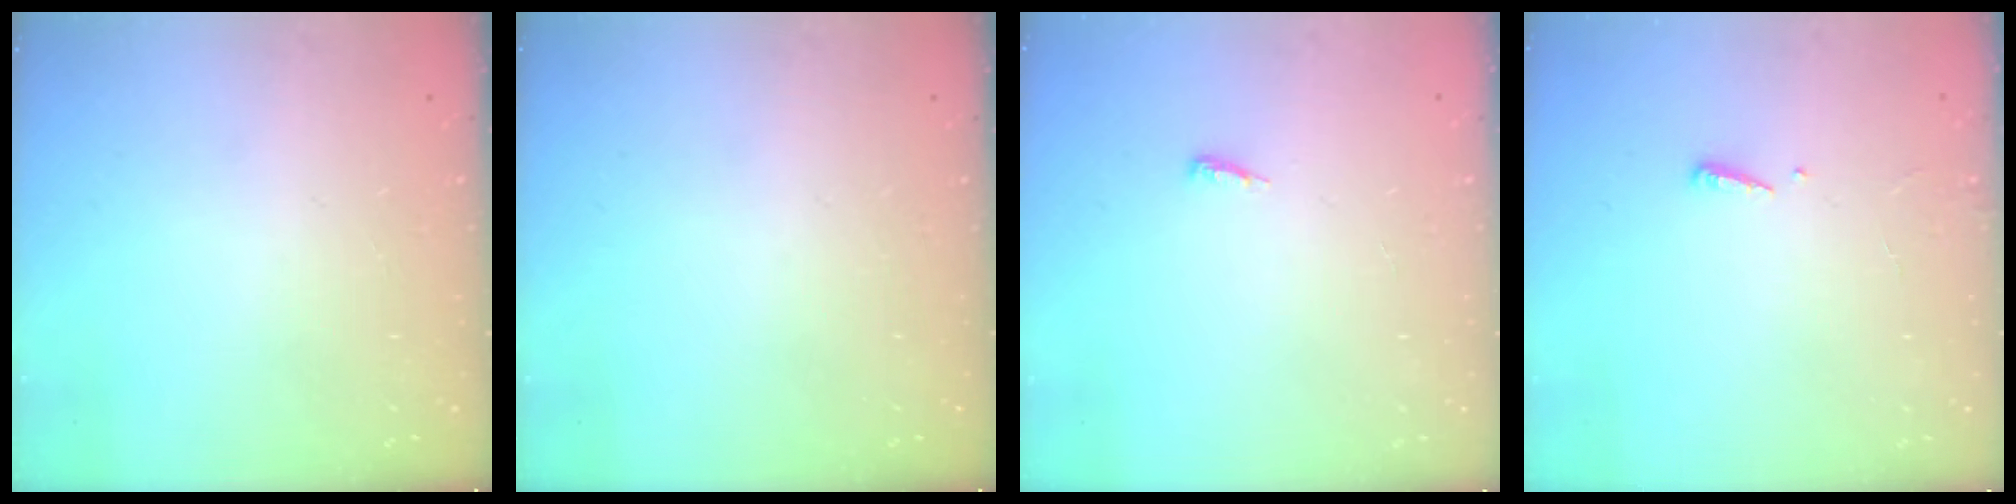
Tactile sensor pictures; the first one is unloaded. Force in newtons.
{"total": 0.0}
{"total": 4.6, "press": 4.5, "slide": 0.9}
{"total": 2.4, "press": 2.4, "slide": 0.2}